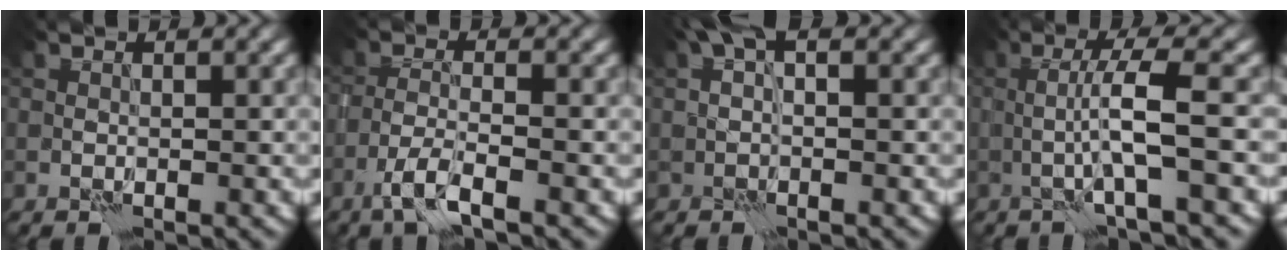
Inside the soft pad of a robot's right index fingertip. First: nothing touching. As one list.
[{"total": 3.2, "force": [-2.2, 0.1, 2.4], "torque": [-0.051, 0.002, -0.048]}, {"total": 1.4, "force": [1.0, 0.1, 1.0], "torque": [-0.018, 0.006, 0.017]}, {"total": 3.8, "force": [-0.1, -0.5, 3.7], "torque": [-0.066, 0.012, -0.005]}]